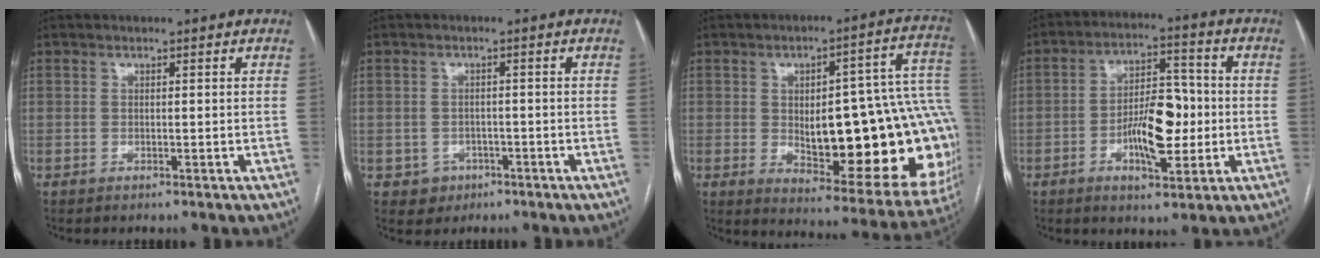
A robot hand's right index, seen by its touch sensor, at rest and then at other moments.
{"total": 3.1, "force": [-1.3, 2.8, 0.4], "torque": [0.001, 0.009, -0.011]}
{"total": 27.7, "force": [-2.3, 8.2, 26.4], "torque": [-0.249, 0.035, -0.004]}
{"total": 10.4, "force": [-2.0, 4.0, 9.4], "torque": [-0.161, 0.015, -0.029]}